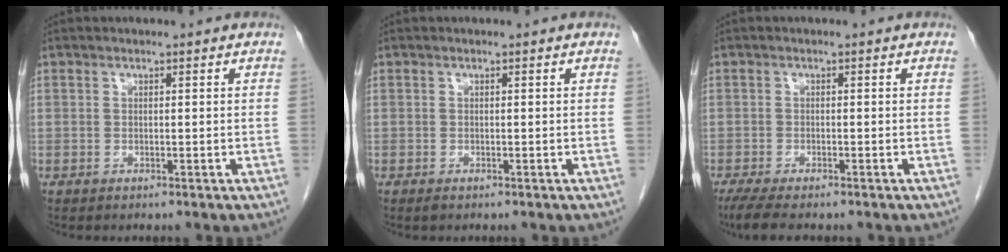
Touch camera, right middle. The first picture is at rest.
{"total": 0.5, "force": [-0.4, 0.2, 0.3], "torque": [-0.007, -0.001, -0.004]}
{"total": 5.8, "force": [-4.5, 1.1, 3.4], "torque": [-0.057, -0.014, -0.069]}